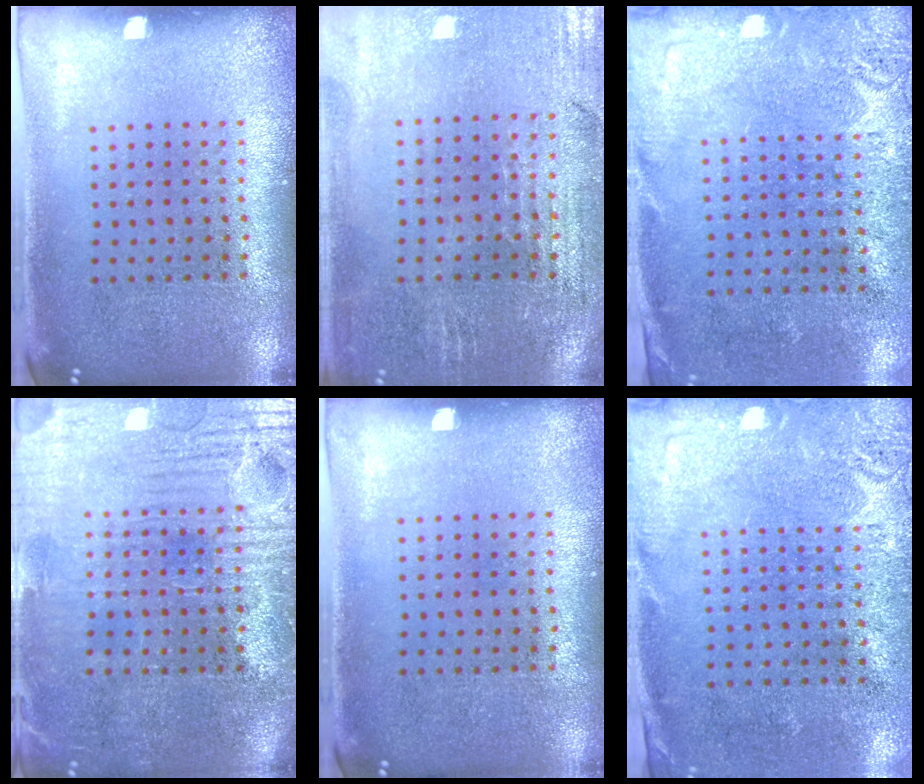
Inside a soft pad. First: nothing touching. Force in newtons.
{"total": 0.9, "press": 0.8, "slide": 0.4}
{"total": 2.8, "press": 2.4, "slide": 1.4}
{"total": 4.0, "press": 3.6, "slide": 1.6}
{"total": 0.0}
{"total": 2.8, "press": 2.4, "slide": 1.4}